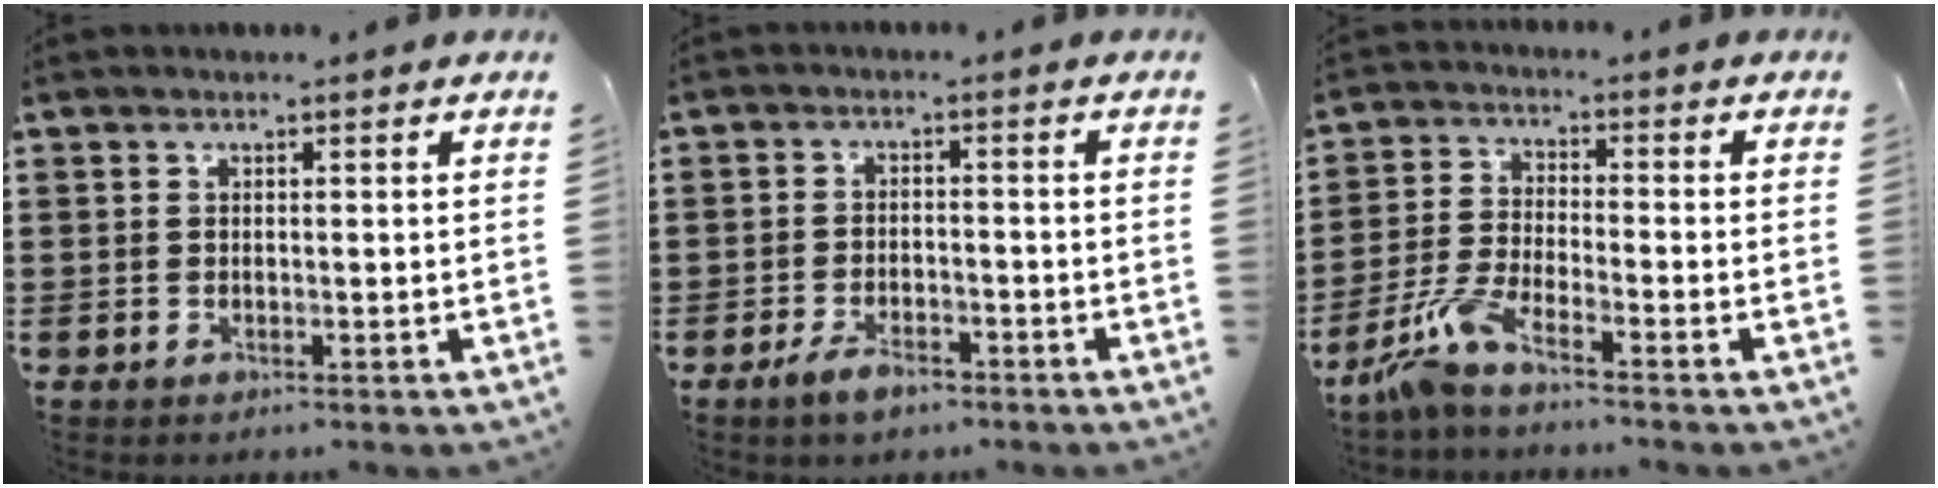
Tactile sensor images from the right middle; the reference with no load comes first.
{"total": 3.3, "force": [-2.6, 1.3, 1.6], "torque": [-0.034, 0.002, -0.051]}
{"total": 6.2, "force": [-4.8, 0.6, 3.8], "torque": [-0.106, -0.016, -0.098]}